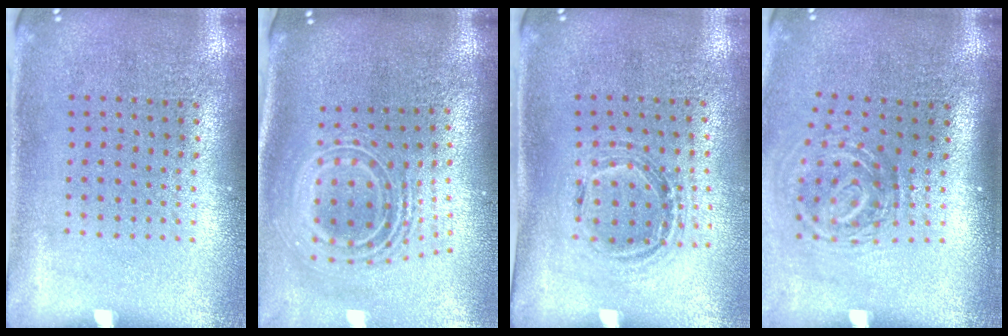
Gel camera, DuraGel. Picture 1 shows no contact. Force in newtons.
{"total": 2.7, "press": 1.8, "slide": 1.9}
{"total": 1.0, "press": 1.0, "slide": 0.1}
{"total": 1.9, "press": 1.2, "slide": 1.4}